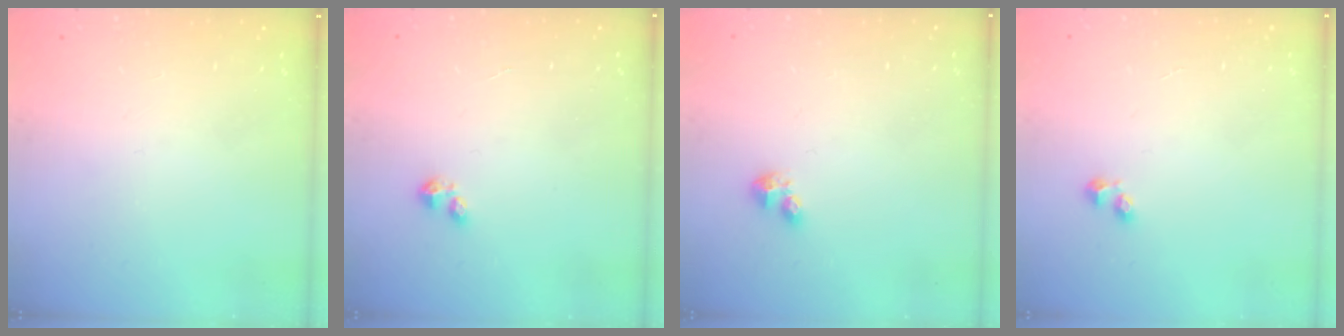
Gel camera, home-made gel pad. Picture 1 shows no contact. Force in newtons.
{"total": 2.4, "press": 2.4, "slide": 0.3}
{"total": 2.3, "press": 2.2, "slide": 0.5}
{"total": 1.7, "press": 1.6, "slide": 0.6}